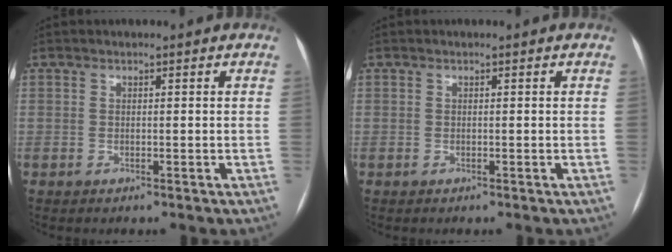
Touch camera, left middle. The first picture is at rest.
{"total": 0.0}